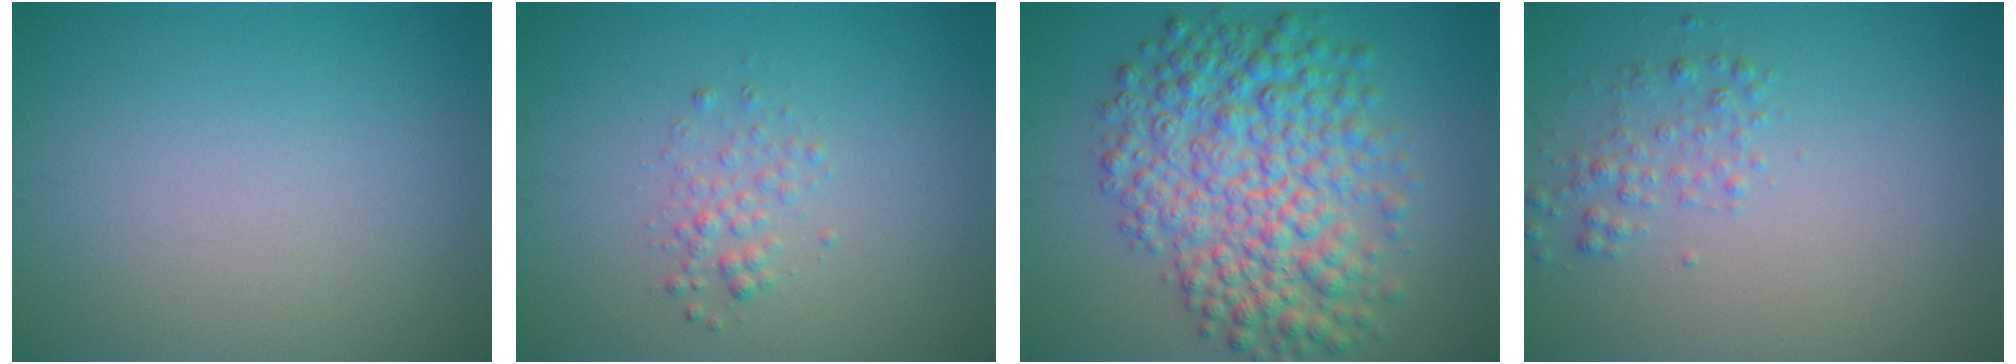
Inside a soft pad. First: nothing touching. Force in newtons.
{"total": 1.5, "press": 1.5, "slide": 0.1}
{"total": 8.7, "press": 8.7, "slide": 0.1}
{"total": 1.6, "press": 1.6, "slide": 0.0}